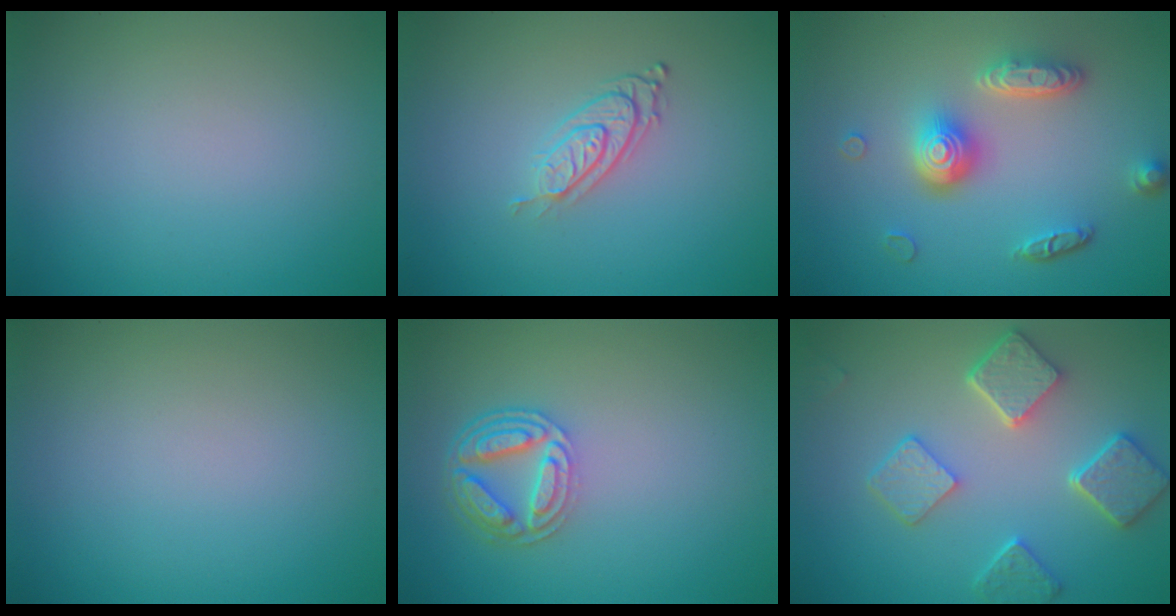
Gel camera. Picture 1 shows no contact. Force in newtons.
{"total": 2.9, "press": 1.9, "slide": 2.2}
{"total": 4.7, "press": 3.7, "slide": 3.0}
{"total": 0.0}
{"total": 4.3, "press": 3.4, "slide": 2.7}
{"total": 5.4, "press": 4.2, "slide": 3.3}